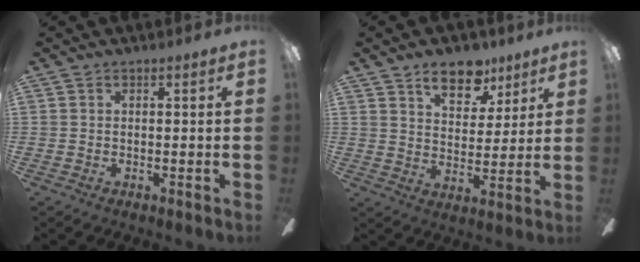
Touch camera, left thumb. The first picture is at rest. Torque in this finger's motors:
{"motor_torque": [0.92, 0.42, 0.51, -0.60, 0.01]}